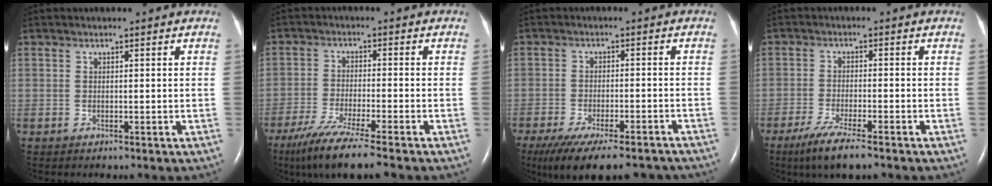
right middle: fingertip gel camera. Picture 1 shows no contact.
{"total": 9.4, "force": [-7.3, -0.7, 5.9], "torque": [-0.102, -0.031, -0.124]}
{"total": 17.3, "force": [-14.0, 4.0, 9.3], "torque": [-0.151, -0.022, -0.196]}
{"total": 6.8, "force": [-4.7, 0.5, 4.9], "torque": [-0.094, -0.018, -0.081]}